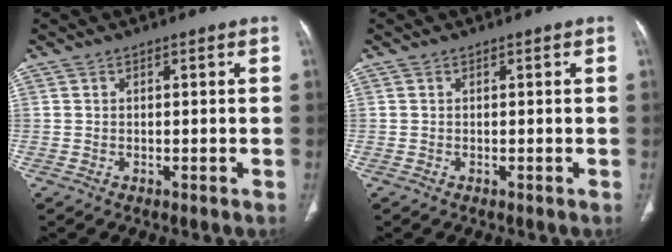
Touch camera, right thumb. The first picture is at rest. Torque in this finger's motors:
{"motor_torque": [0.30, -0.17, -0.21, 0.05, 0.00]}